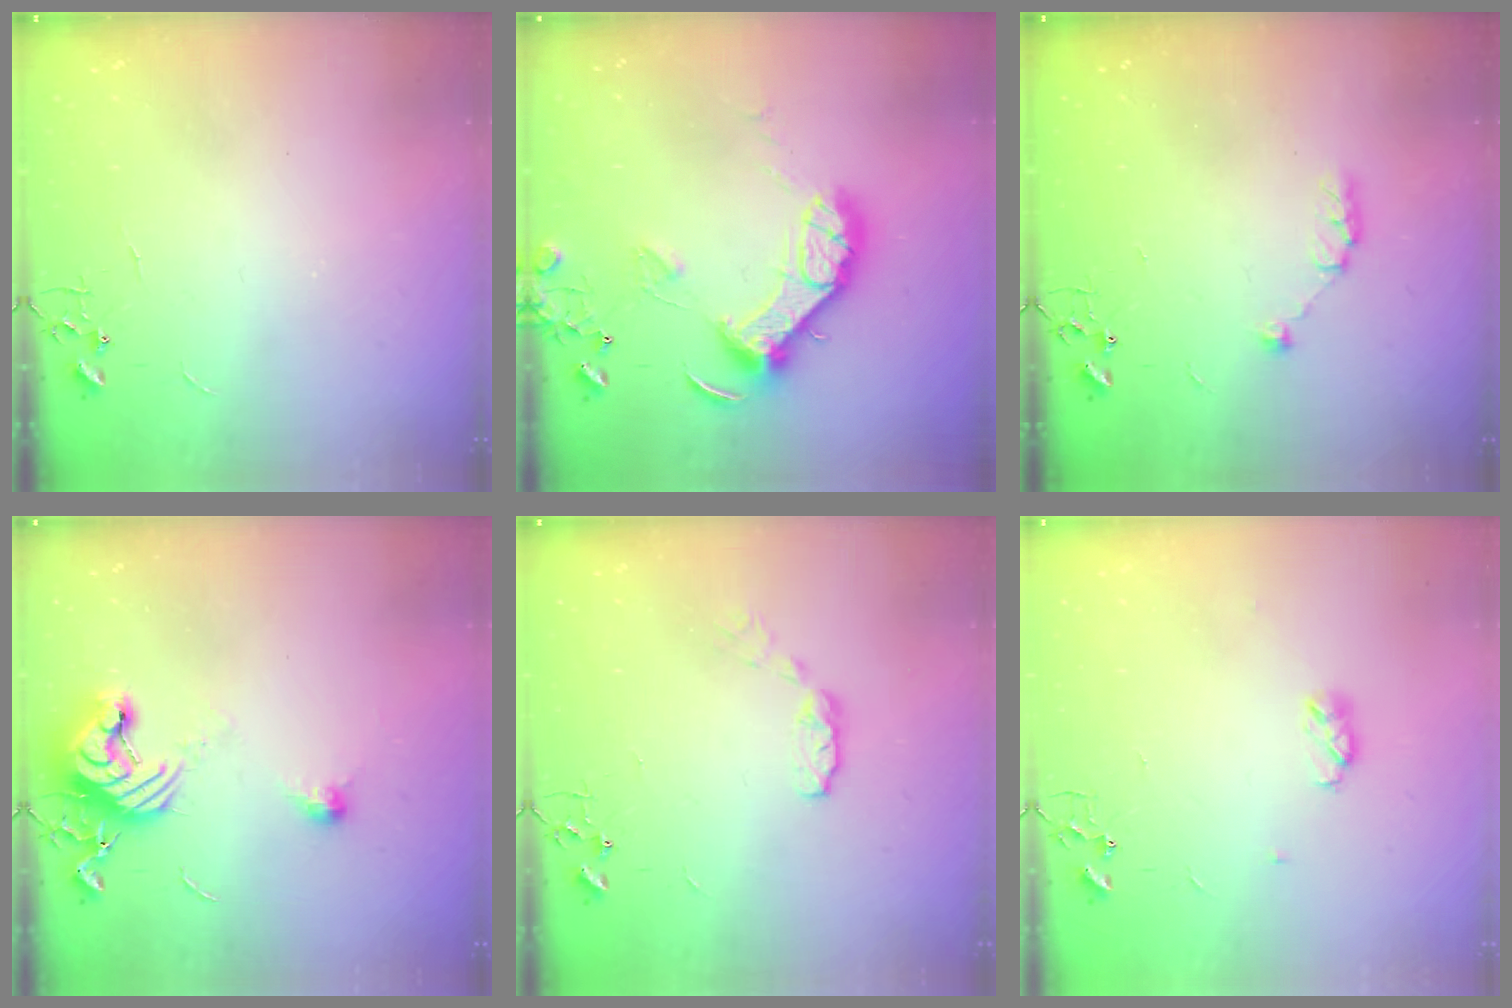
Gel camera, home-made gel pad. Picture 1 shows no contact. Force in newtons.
{"total": 14.0, "press": 13.9, "slide": 1.0}
{"total": 6.6, "press": 6.6, "slide": 0.9}
{"total": 11.4, "press": 11.4, "slide": 0.9}
{"total": 5.6, "press": 5.6, "slide": 0.5}
{"total": 5.2, "press": 5.1, "slide": 0.7}